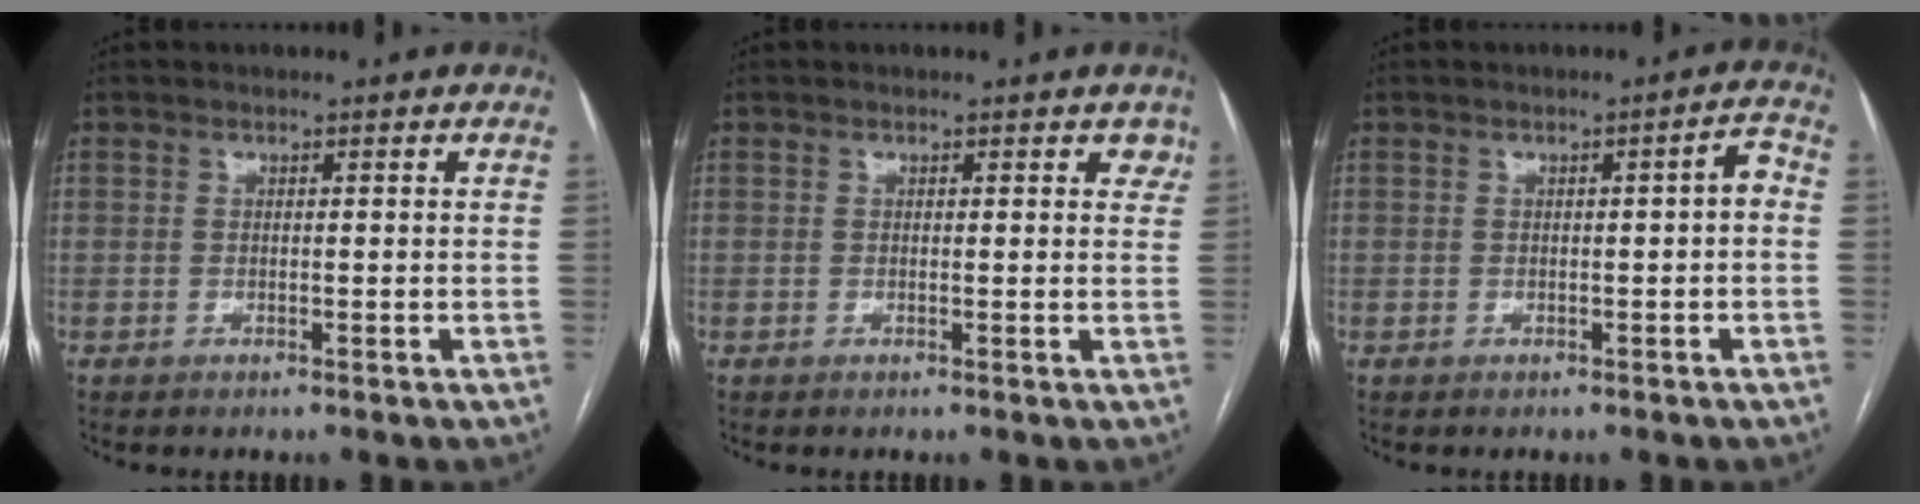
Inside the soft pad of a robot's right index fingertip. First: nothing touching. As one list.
[{"total": 2.2, "force": [1.4, 1.2, 1.1], "torque": [0.003, 0.004, 0.008]}, {"total": 2.3, "force": [-0.2, 0.4, 2.2], "torque": [-0.024, 0.006, -0.004]}]